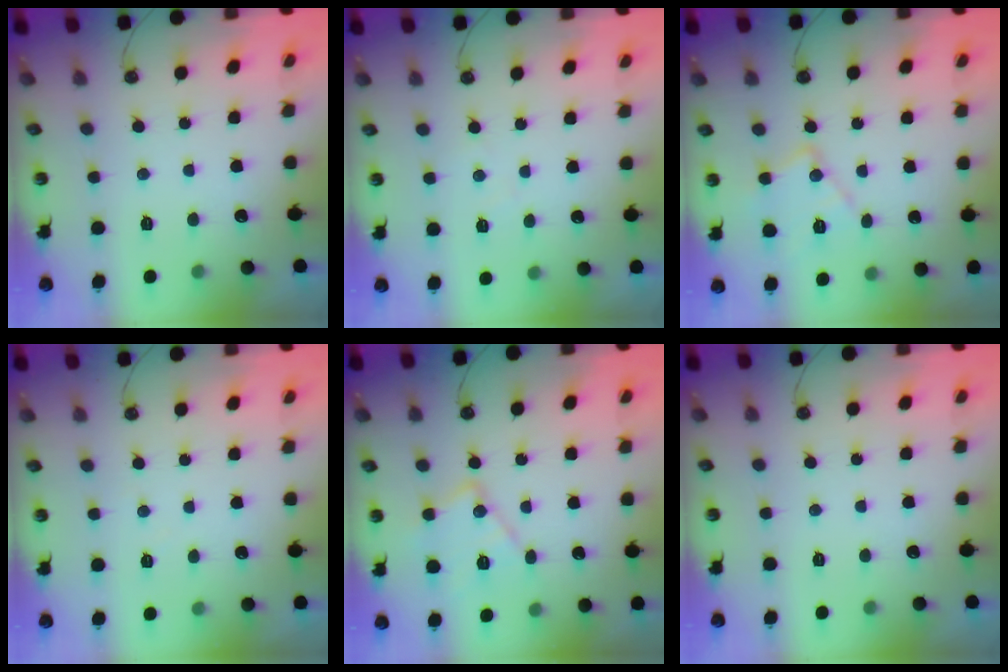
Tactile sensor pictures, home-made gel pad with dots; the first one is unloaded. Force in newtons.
{"total": 3.7, "press": 3.7, "slide": 0.6}
{"total": 13.0, "press": 13.0, "slide": 0.8}
{"total": 3.0, "press": 3.0, "slide": 0.6}
{"total": 12.7, "press": 12.7, "slide": 0.5}
{"total": 0.0}